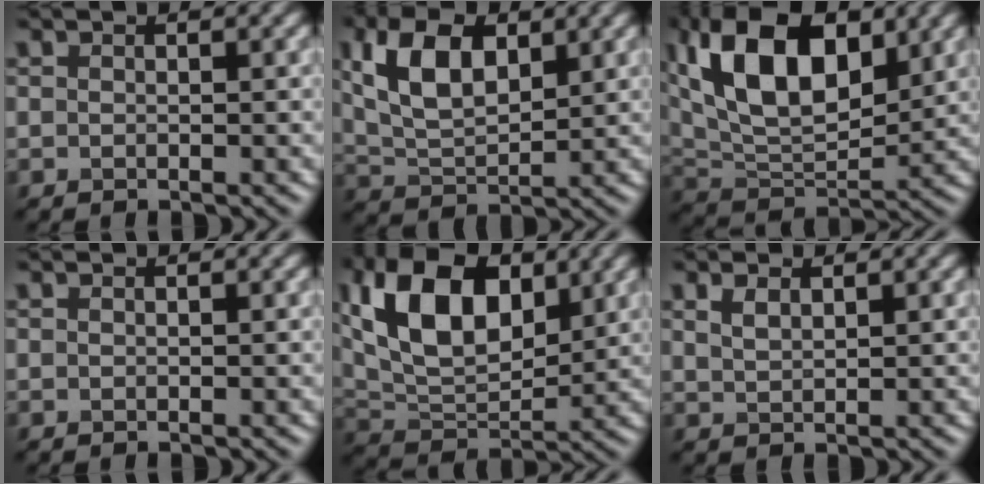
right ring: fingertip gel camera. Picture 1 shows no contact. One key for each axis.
{"total": 7.6, "fx": 2.8, "fy": 4.1, "fz": 5.7, "tx": -0.121, "ty": 0.007, "tz": 0.051}
{"total": 13.7, "fx": 5.3, "fy": 7.3, "fz": 10.4, "tx": -0.187, "ty": 0.020, "tz": 0.089}
{"total": 0.0}
{"total": 11.9, "fx": 4.1, "fy": 6.9, "fz": 8.8, "tx": -0.162, "ty": 0.017, "tz": 0.068}
{"total": 1.6, "fx": 1.0, "fy": 0.7, "fz": 0.9, "tx": -0.022, "ty": 0.000, "tz": 0.025}